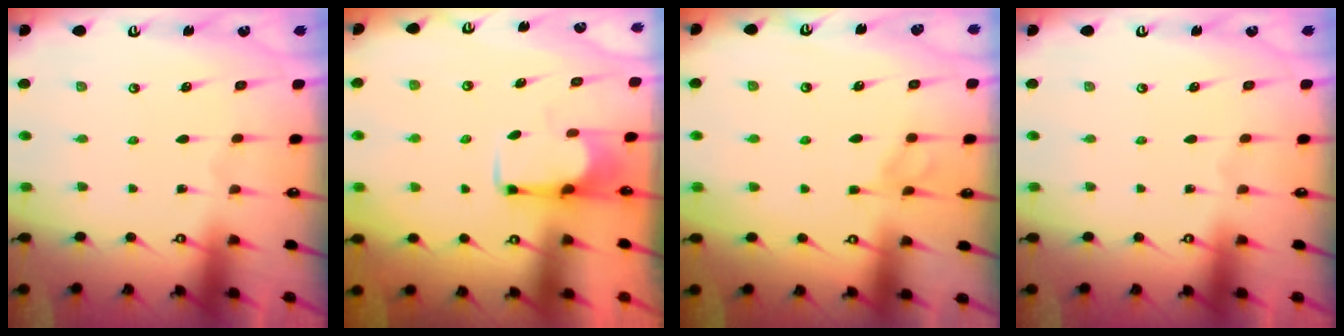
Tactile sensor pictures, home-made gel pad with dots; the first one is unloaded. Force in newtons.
{"total": 2.5, "press": 2.3, "slide": 0.9}
{"total": 3.5, "press": 3.5, "slide": 0.5}
{"total": 0.0}